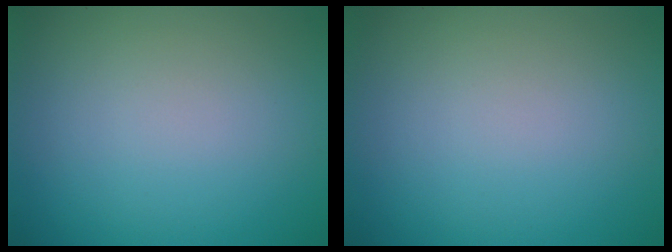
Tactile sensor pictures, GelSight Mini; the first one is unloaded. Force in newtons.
{"total": 0.0}